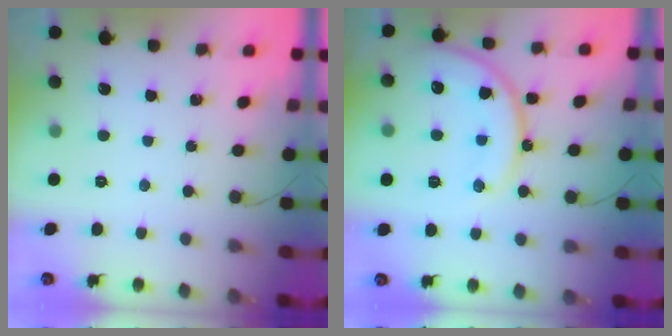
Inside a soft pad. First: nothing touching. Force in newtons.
{"total": 16.9, "press": 16.8, "slide": 1.7}